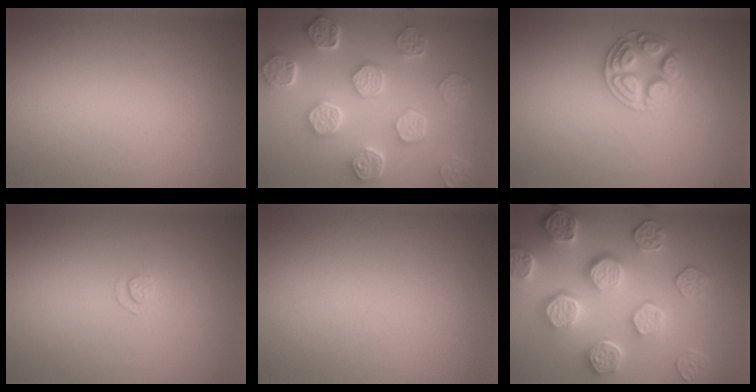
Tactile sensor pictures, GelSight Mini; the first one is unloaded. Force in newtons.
{"total": 7.8, "press": 6.1, "slide": 4.9}
{"total": 2.8, "press": 2.7, "slide": 0.6}
{"total": 0.6, "press": 0.3, "slide": 0.6}
{"total": 0.0}
{"total": 8.6, "press": 6.3, "slide": 5.9}